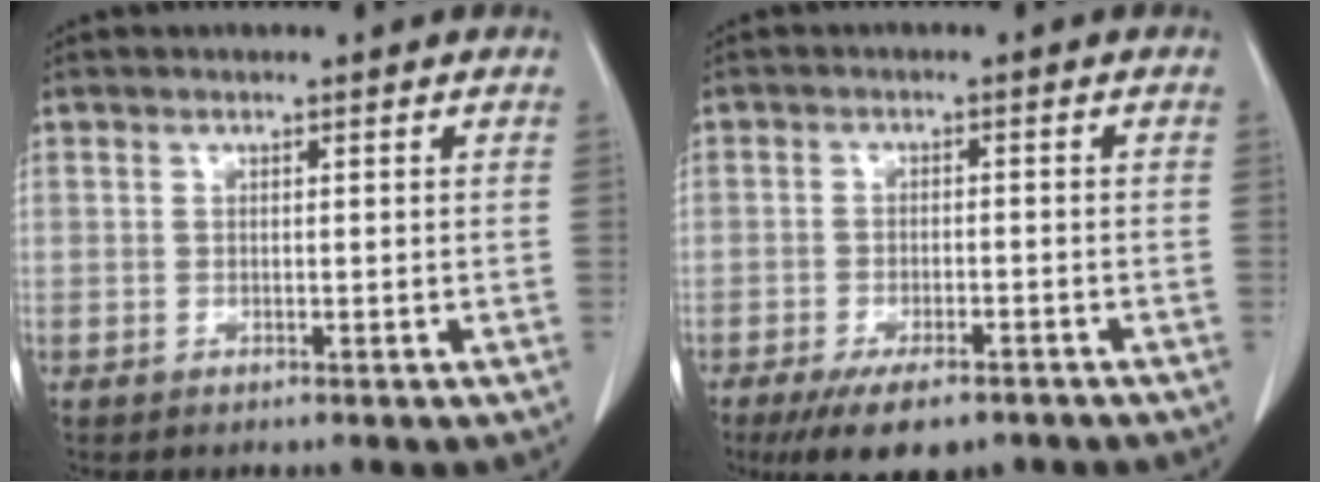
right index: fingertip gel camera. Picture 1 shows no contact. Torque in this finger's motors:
{"motor_torque": [-0.42, -0.41, -0.10, -0.06]}